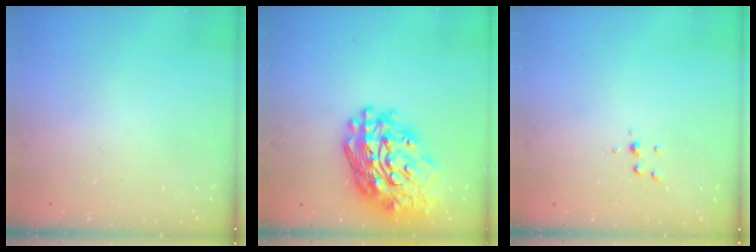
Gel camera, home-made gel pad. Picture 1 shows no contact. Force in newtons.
{"total": 24.3, "press": 24.2, "slide": 2.6}
{"total": 3.8, "press": 3.8, "slide": 0.4}